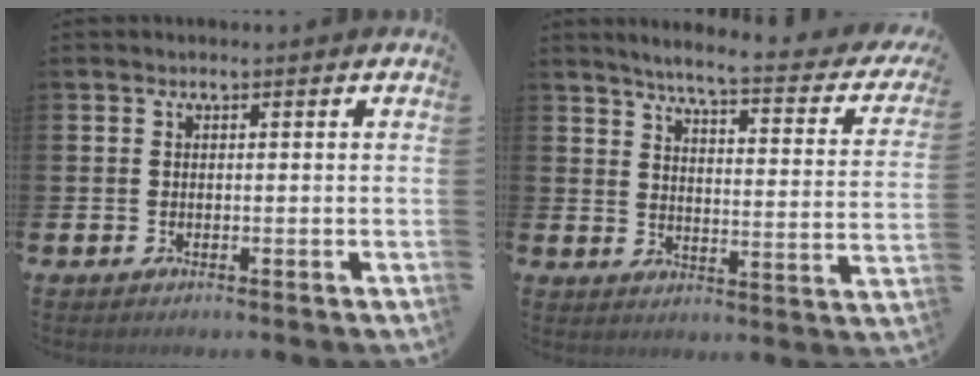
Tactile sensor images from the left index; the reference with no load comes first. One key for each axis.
{"total": 5.1, "fx": 4.4, "fy": 0.2, "fz": 2.6, "tx": -0.057, "ty": -0.042, "tz": 0.061}